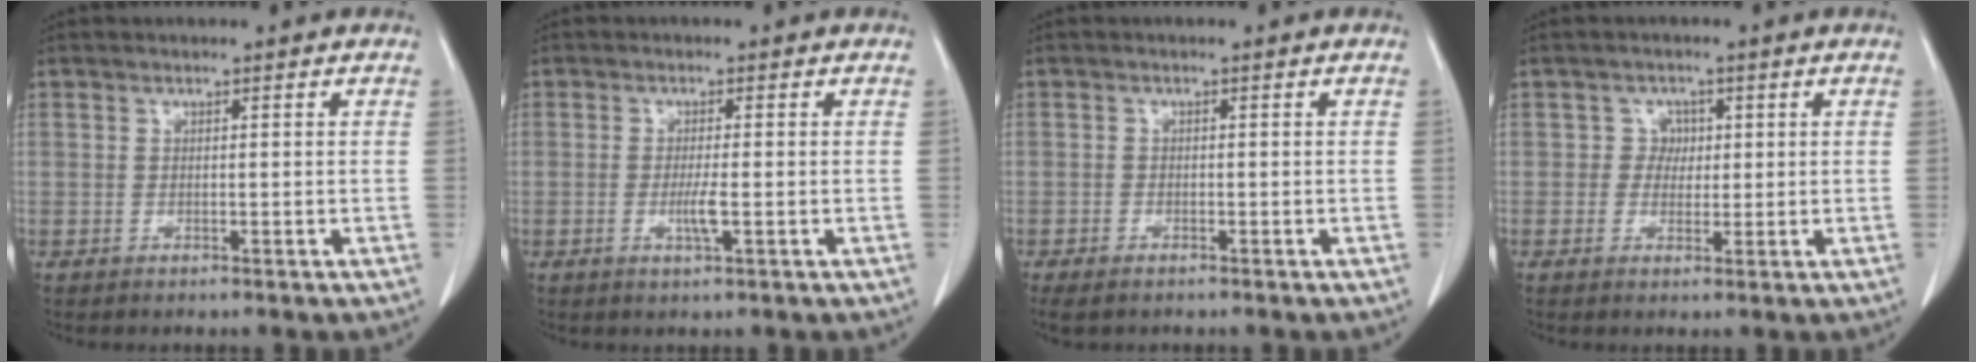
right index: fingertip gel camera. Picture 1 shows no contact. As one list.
[{"total": 3.1, "force": [-0.8, 0.5, 3.0], "torque": [-0.062, -0.003, -0.012]}, {"total": 3.9, "force": [-2.7, 2.0, 2.1], "torque": [-0.041, -0.009, -0.040]}, {"total": 2.8, "force": [0.4, 2.7, 0.7], "torque": [-0.005, 0.007, 0.006]}]